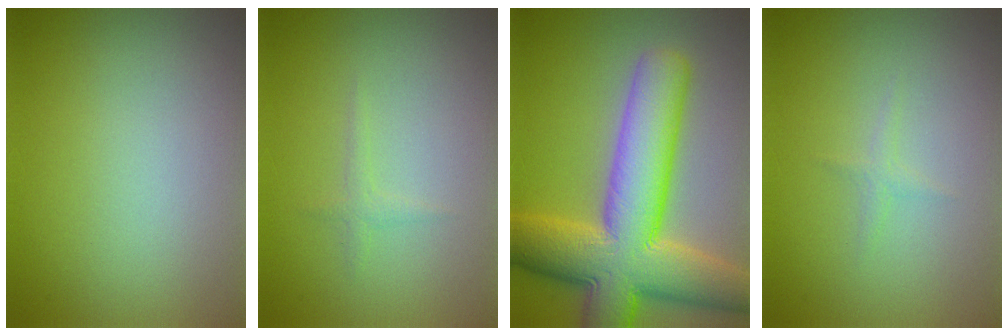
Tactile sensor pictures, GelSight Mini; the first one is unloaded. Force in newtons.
{"total": 0.7, "press": 0.7, "slide": 0.0}
{"total": 12.4, "press": 12.4, "slide": 0.6}
{"total": 0.8, "press": 0.8, "slide": 0.1}